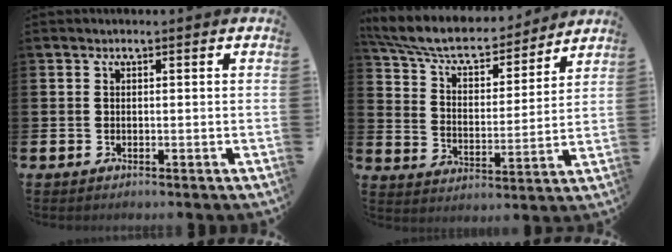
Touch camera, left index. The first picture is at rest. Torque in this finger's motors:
{"motor_torque": [1.06, -1.08, 0.39, 0.07]}